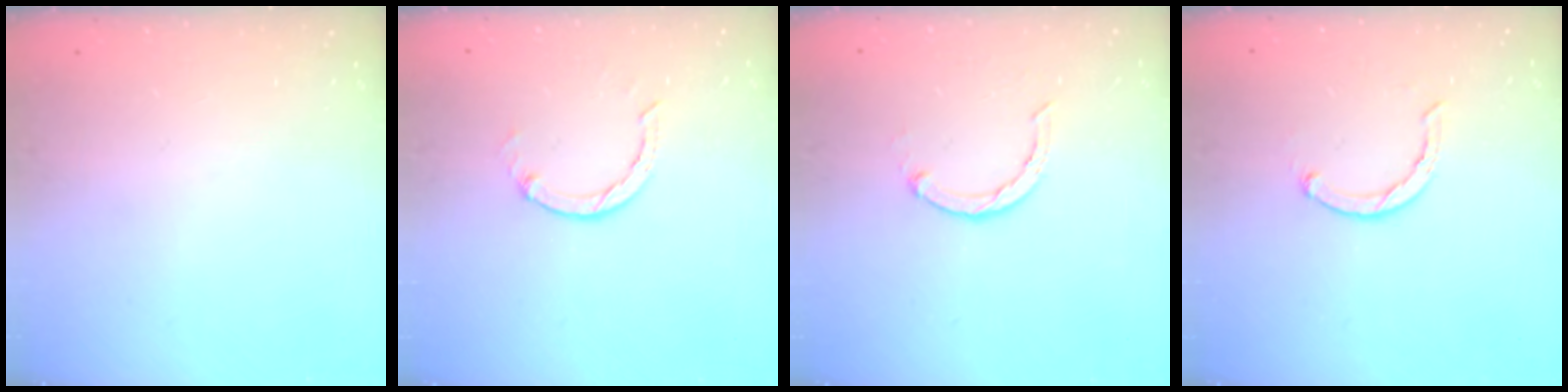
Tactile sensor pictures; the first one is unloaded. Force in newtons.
{"total": 1.3, "press": 1.2, "slide": 0.3}
{"total": 2.4, "press": 2.4, "slide": 0.4}
{"total": 1.5, "press": 1.5, "slide": 0.3}